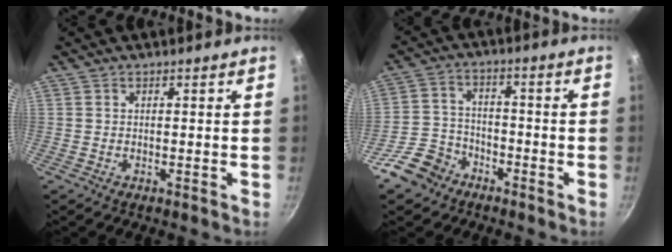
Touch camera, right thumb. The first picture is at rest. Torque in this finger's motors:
{"motor_torque": [0.75, -0.86, 0.17, -0.85, 0.00]}